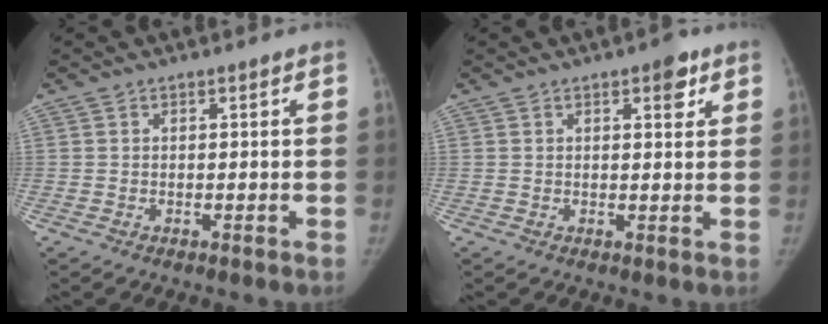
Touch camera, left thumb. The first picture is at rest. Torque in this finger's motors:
{"motor_torque": [0.42, -0.34, 0.54, -0.30, 0.14]}